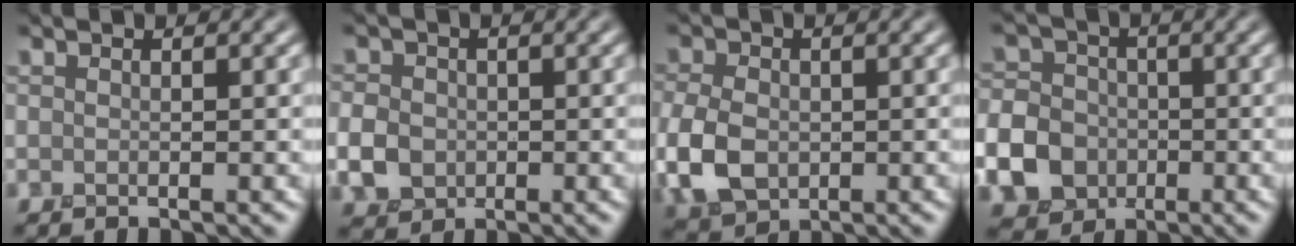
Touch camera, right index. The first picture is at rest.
{"total": 3.2, "force": [-0.6, 2.7, 1.5], "torque": [-0.033, 0.003, -0.016]}
{"total": 5.9, "force": [-1.0, 4.2, 4.0], "torque": [-0.103, -0.005, -0.025]}
{"total": 12.9, "force": [-4.7, 11.4, 3.9], "torque": [-0.114, -0.031, -0.108]}